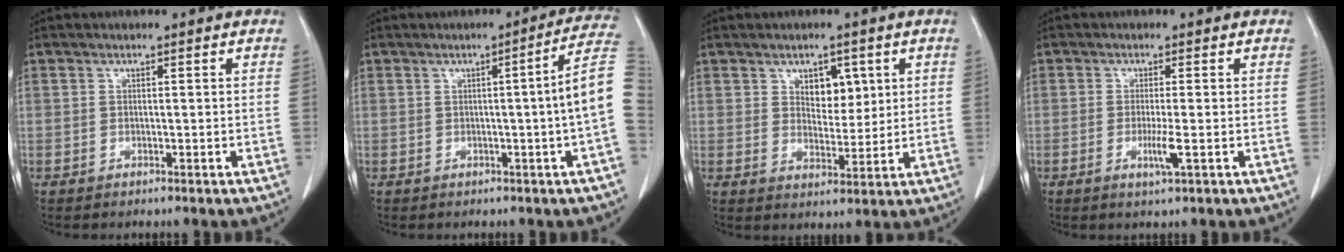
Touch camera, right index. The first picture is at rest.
{"total": 7.4, "force": [-0.4, -1.7, 7.2], "torque": [-0.081, 0.008, -0.007]}
{"total": 4.8, "force": [2.0, 2.9, 3.2], "torque": [-0.043, -0.001, 0.037]}
{"total": 2.9, "force": [-0.9, -0.2, 2.8], "torque": [-0.054, -0.007, -0.015]}